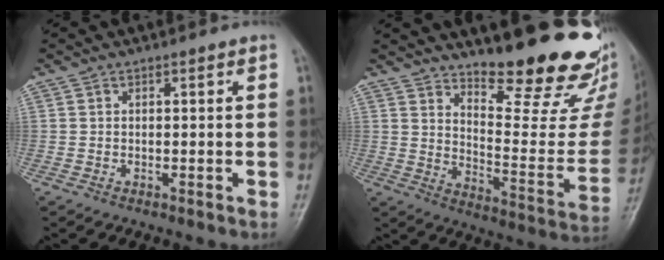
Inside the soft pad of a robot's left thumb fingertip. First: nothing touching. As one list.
[{"total": 22.1, "force": [18.3, 4.8, 11.4], "torque": [-0.123, -0.156, 0.252]}]